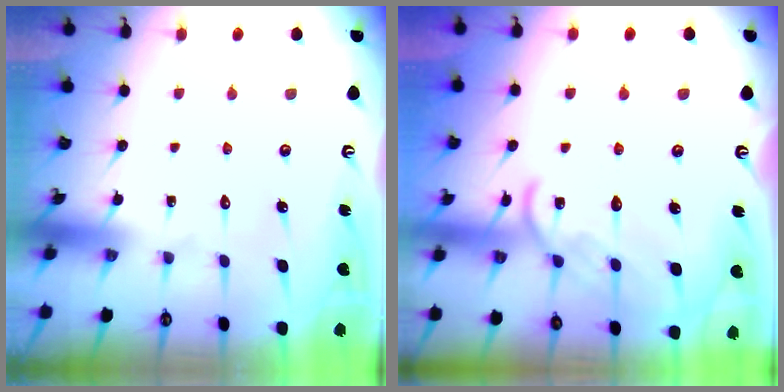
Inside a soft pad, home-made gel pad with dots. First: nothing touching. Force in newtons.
{"total": 12.2, "press": 12.2, "slide": 1.0}